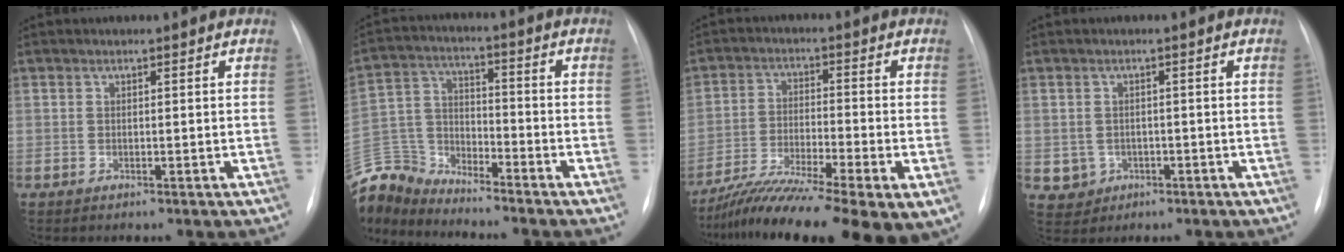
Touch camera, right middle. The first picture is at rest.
{"total": 12.2, "force": [-12.0, 1.5, 1.2], "torque": [-0.040, 0.027, -0.239]}
{"total": 17.1, "force": [-11.6, 2.8, 12.2], "torque": [-0.194, -0.022, -0.192]}
{"total": 3.7, "force": [-0.9, 3.5, 0.5], "torque": [-0.006, 0.005, -0.005]}